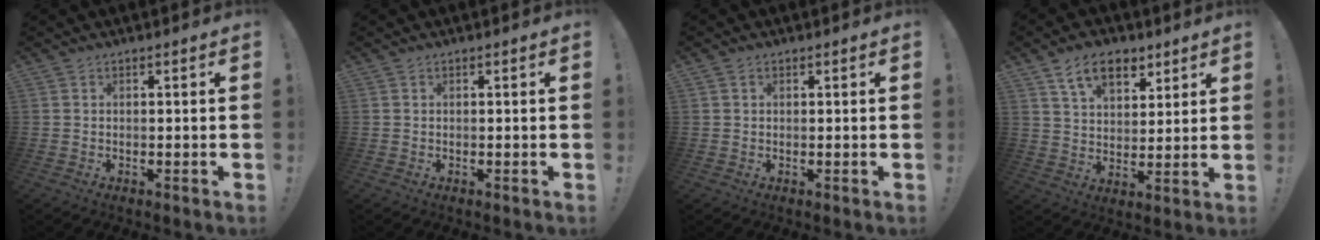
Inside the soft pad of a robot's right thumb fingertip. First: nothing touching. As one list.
[{"total": 0.0}, {"total": 0.8, "force": [0.3, 0.7, 0.2], "torque": [0.004, -0.001, 0.004]}, {"total": 12.0, "force": [7.0, 7.2, 6.6], "torque": [-0.095, -0.026, 0.130]}]